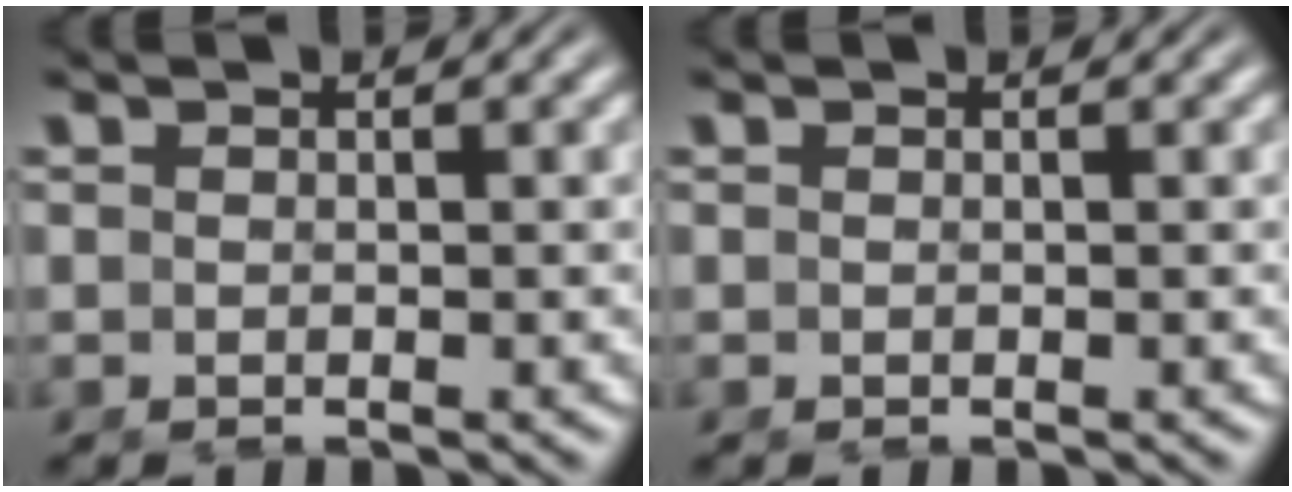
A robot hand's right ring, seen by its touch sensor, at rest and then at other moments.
{"total": 0.0}